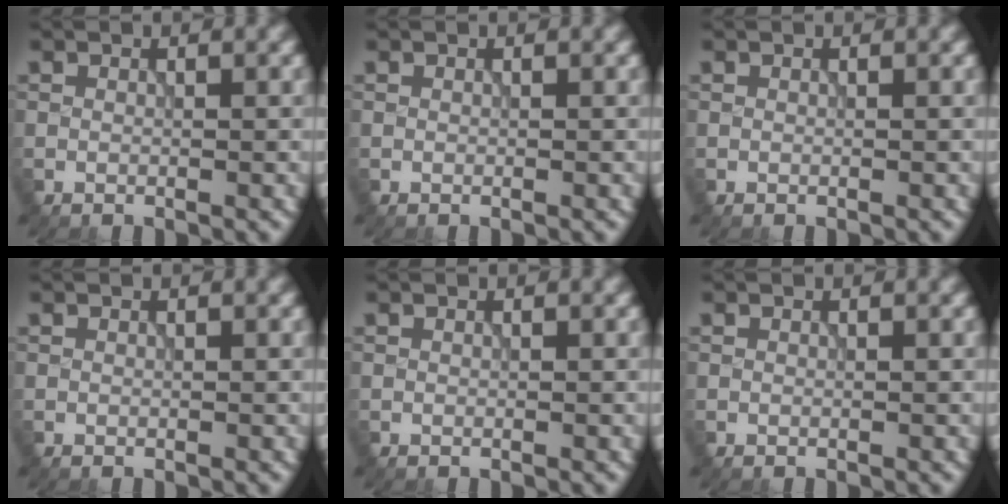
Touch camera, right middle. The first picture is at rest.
{"total": 0.0}
{"total": 0.0}
{"total": 0.0}
{"total": 0.0}
{"total": 0.0}